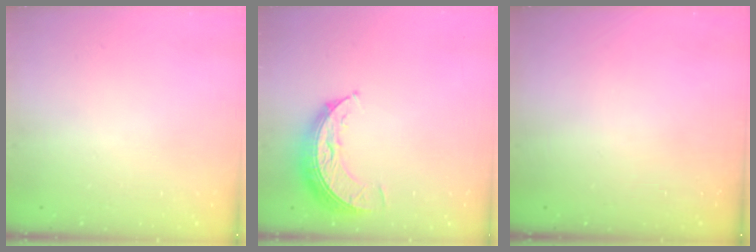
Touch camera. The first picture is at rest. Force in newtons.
{"total": 8.7, "press": 8.7, "slide": 0.6}
{"total": 0.0}